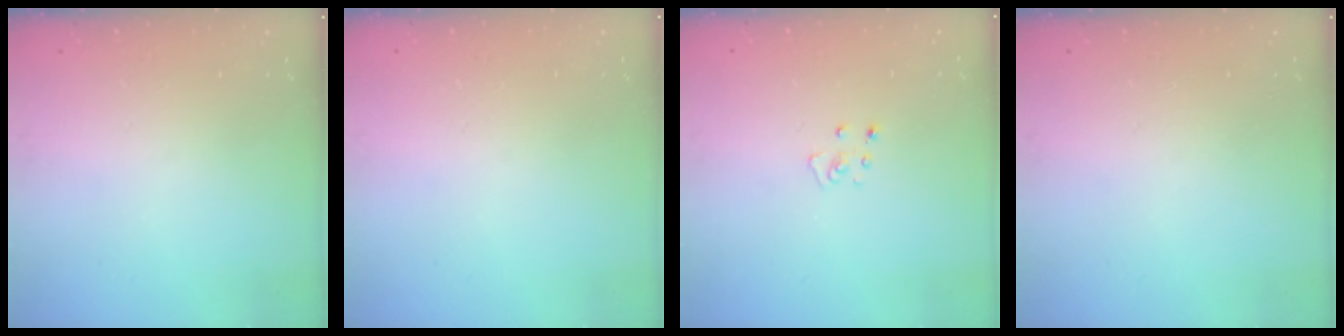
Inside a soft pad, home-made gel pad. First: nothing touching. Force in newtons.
{"total": 0.0}
{"total": 2.8, "press": 2.8, "slide": 0.2}
{"total": 0.0}